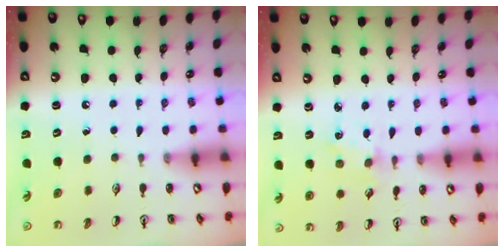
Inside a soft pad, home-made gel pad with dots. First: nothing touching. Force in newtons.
{"total": 1.4, "press": 1.3, "slide": 0.2}